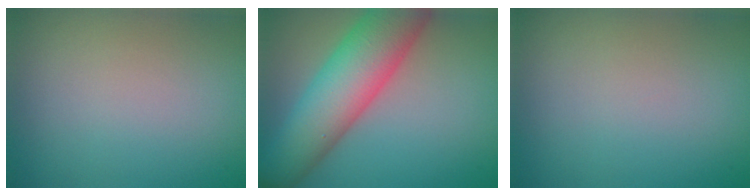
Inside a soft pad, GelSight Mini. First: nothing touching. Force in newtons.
{"total": 10.3, "press": 10.3, "slide": 0.6}
{"total": 0.0}